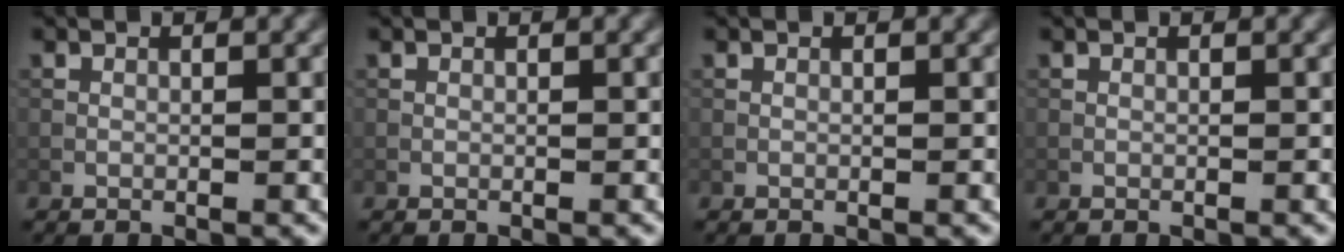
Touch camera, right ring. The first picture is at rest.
{"total": 0.0}
{"total": 0.0}
{"total": 0.0}